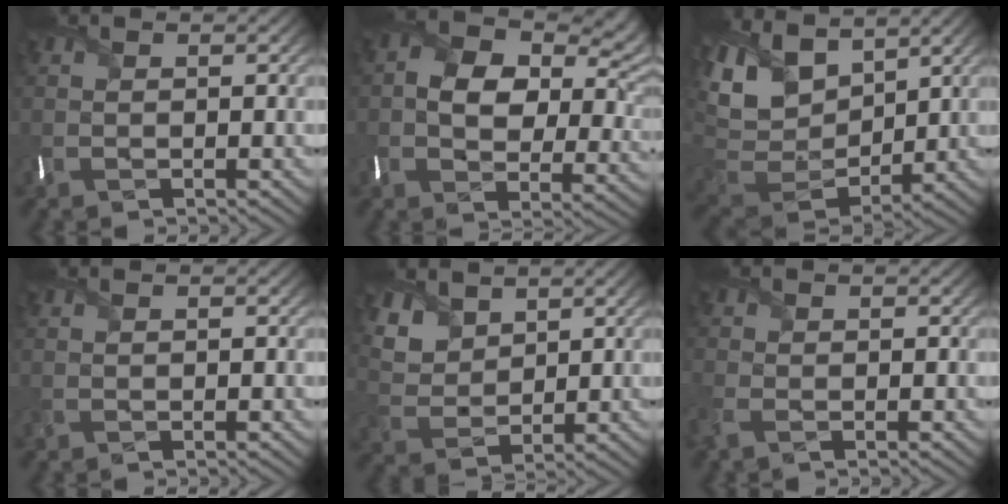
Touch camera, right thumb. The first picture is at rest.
{"total": 10.7, "force": [3.0, 7.4, 7.2], "torque": [-0.135, -0.002, 0.043]}
{"total": 12.8, "force": [6.0, 7.8, 8.2], "torque": [-0.233, 0.026, 0.113]}
{"total": 0.0}
{"total": 6.2, "force": [4.3, 3.5, 2.7], "torque": [-0.084, -0.007, 0.092]}
{"total": 2.3, "force": [-1.2, 0.9, 1.7], "torque": [-0.053, -0.011, -0.034]}